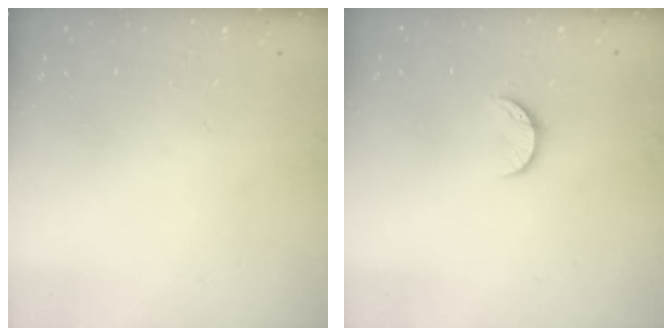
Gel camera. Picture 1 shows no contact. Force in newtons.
{"total": 5.7, "press": 5.7, "slide": 0.6}